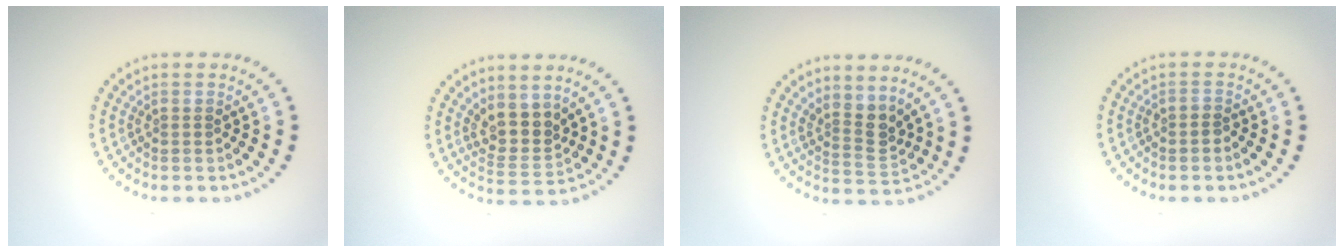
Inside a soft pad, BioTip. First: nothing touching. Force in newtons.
{"total": 3.4, "press": 2.8, "slide": 1.8}
{"total": 2.7, "press": 2.0, "slide": 1.8}
{"total": 0.6, "press": 0.4, "slide": 0.5}